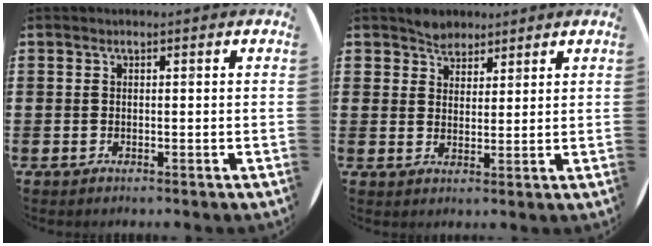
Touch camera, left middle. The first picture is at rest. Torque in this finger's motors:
{"motor_torque": [0.12, -0.11, 0.01, 0.00]}